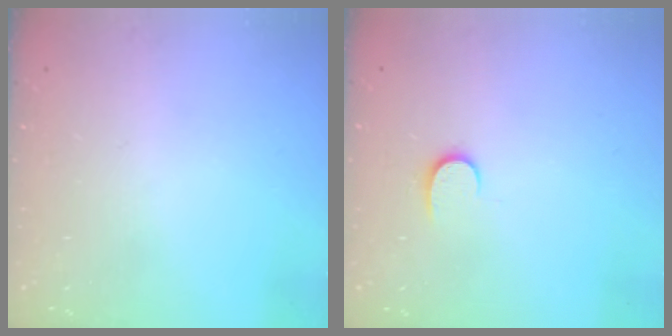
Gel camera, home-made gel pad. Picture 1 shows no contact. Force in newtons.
{"total": 6.5, "press": 6.5, "slide": 0.7}